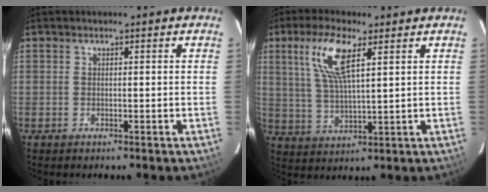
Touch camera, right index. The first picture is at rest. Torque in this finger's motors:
{"motor_torque": [0.35, 0.21, 0.49, 0.12]}